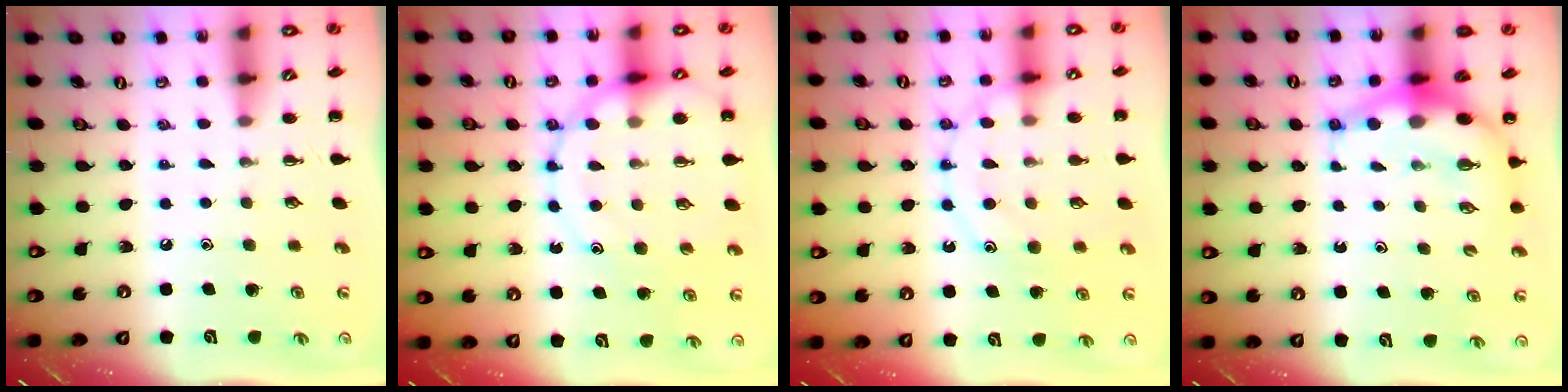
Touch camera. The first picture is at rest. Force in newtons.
{"total": 14.4, "press": 14.2, "slide": 2.3}
{"total": 12.2, "press": 12.1, "slide": 1.1}
{"total": 8.8, "press": 8.7, "slide": 1.2}